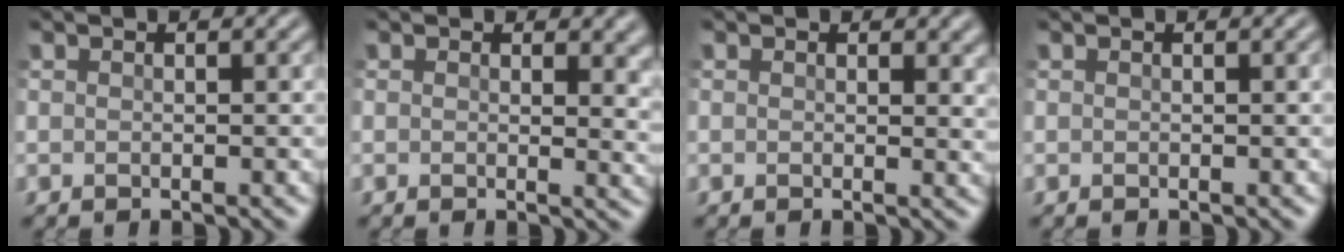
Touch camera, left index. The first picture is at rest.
{"total": 3.1, "force": [1.2, 1.4, 2.5], "torque": [-0.011, -0.003, 0.028]}
{"total": 1.3, "force": [0.7, 0.5, 1.0], "torque": [-0.003, 0.000, 0.017]}
{"total": 0.8, "force": [0.2, 0.3, 0.7], "torque": [-0.007, 0.000, 0.001]}